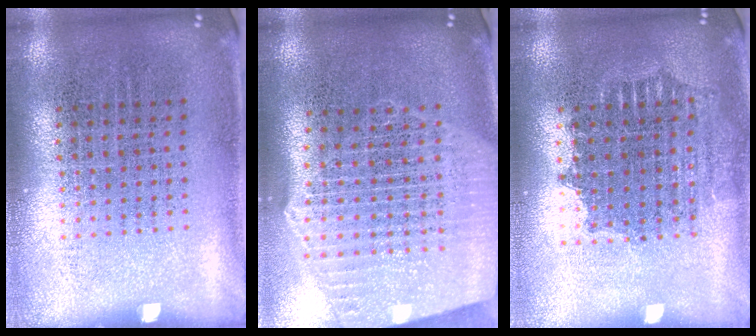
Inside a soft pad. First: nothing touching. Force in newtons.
{"total": 2.8, "press": 2.3, "slide": 1.5}
{"total": 1.6, "press": 1.3, "slide": 0.8}